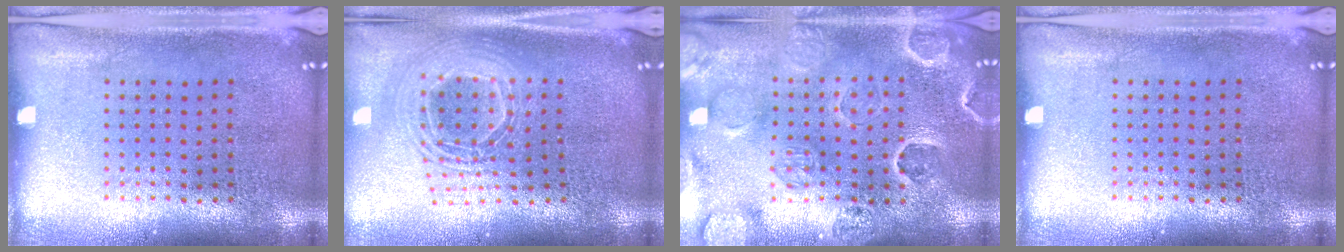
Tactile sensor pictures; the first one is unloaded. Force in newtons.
{"total": 2.1, "press": 1.7, "slide": 1.3}
{"total": 2.7, "press": 2.6, "slide": 0.8}
{"total": 0.0}